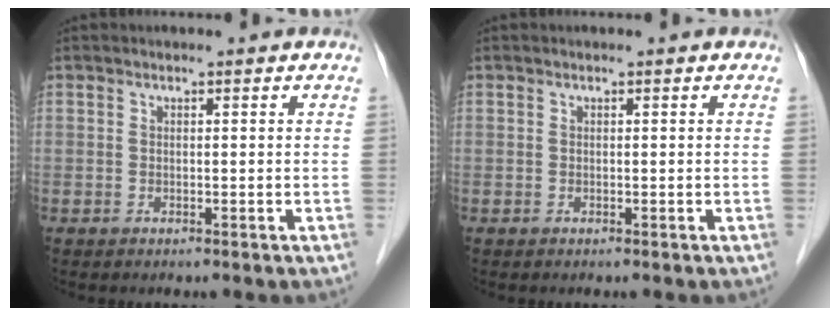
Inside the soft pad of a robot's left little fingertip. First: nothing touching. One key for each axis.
{"total": 0.0}